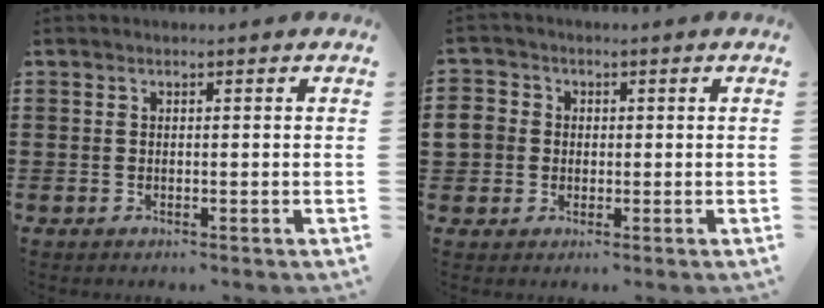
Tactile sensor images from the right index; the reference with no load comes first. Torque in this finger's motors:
{"motor_torque": [0.50, 0.09, 0.08, 0.04]}